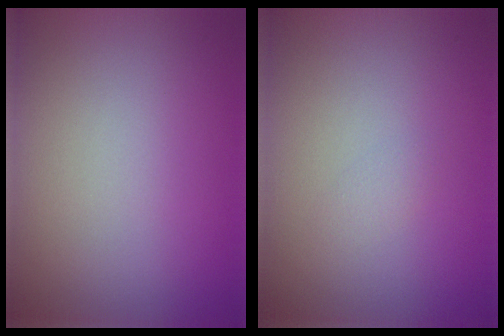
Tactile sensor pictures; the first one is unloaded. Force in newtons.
{"total": 0.7, "press": 0.7, "slide": 0.1}